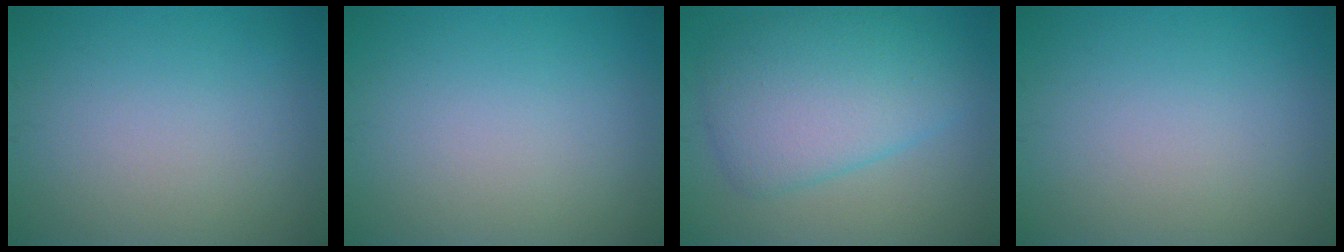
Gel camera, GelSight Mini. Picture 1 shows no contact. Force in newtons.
{"total": 0.0}
{"total": 7.5, "press": 7.5, "slide": 0.1}
{"total": 0.0}